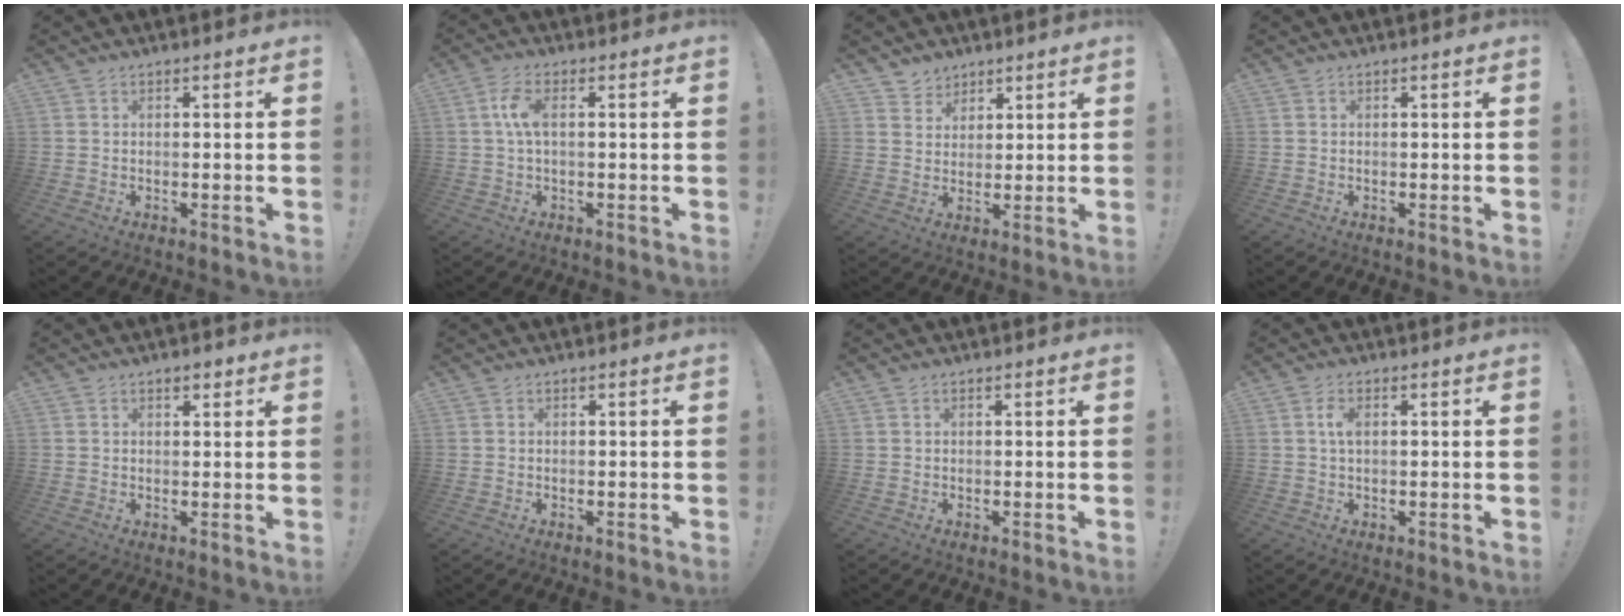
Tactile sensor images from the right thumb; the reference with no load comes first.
{"total": 6.0, "force": [0.4, 2.4, 5.5], "torque": [-0.108, 0.000, 0.006]}
{"total": 4.7, "force": [3.4, 3.2, -0.1], "torque": [0.005, -0.028, 0.065]}
{"total": 0.0}
{"total": 1.9, "force": [1.3, 1.0, 0.8], "torque": [0.006, -0.007, 0.020]}
{"total": 0.0}
{"total": 0.0}
{"total": 3.3, "force": [0.5, 1.6, 2.9], "torque": [-0.053, 0.005, 0.007]}